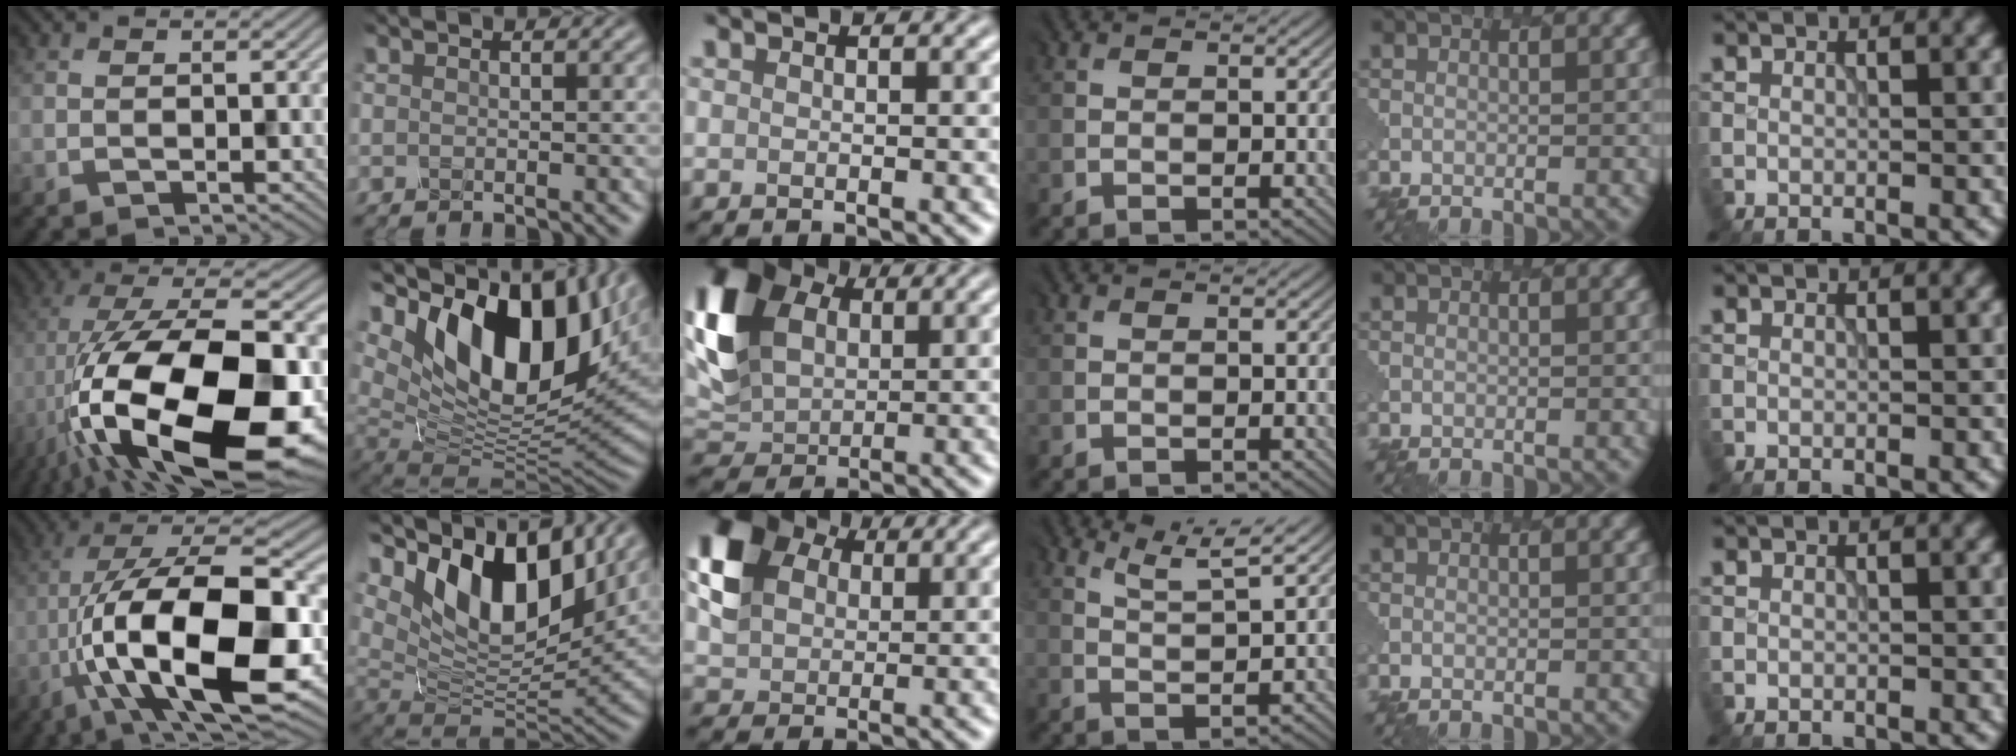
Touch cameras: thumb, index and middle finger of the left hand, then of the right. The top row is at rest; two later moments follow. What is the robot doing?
{"motion": "dispense", "object": "toothpaste"}